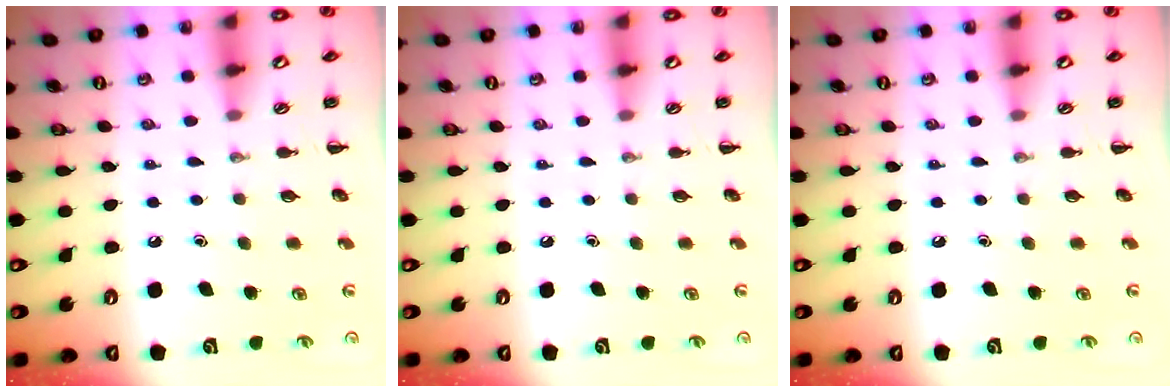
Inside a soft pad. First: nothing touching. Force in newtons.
{"total": 0.0}
{"total": 0.0}